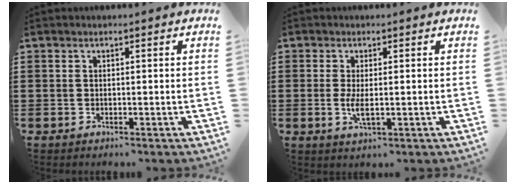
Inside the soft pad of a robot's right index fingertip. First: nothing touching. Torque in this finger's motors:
{"motor_torque": [1.72, 0.41, 0.43, 0.13]}